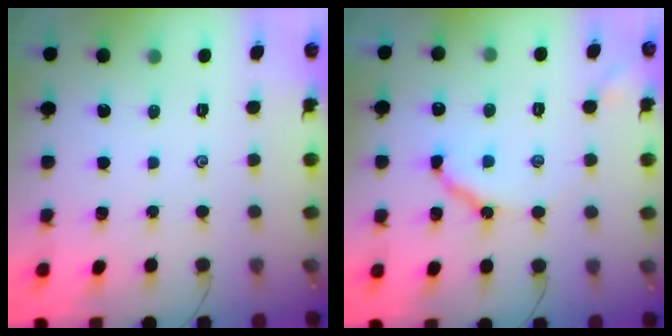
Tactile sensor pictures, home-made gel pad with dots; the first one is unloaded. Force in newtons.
{"total": 9.0, "press": 8.9, "slide": 1.0}